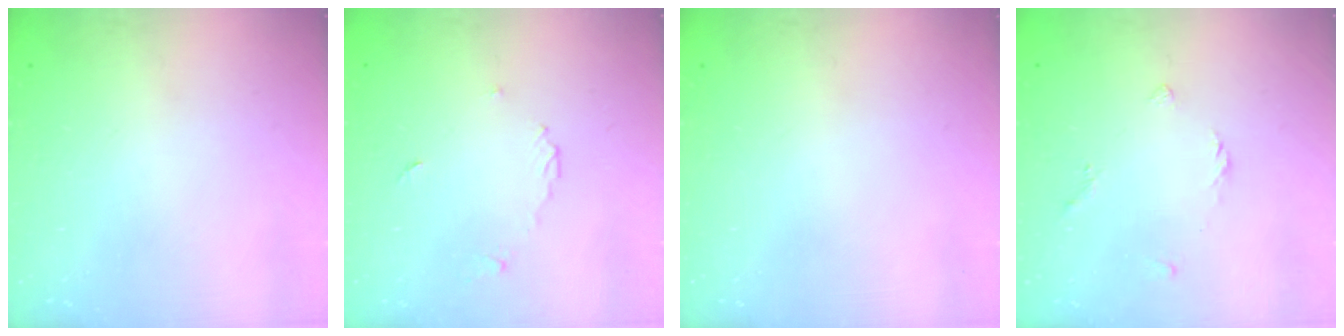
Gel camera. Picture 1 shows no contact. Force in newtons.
{"total": 3.8, "press": 3.8, "slide": 0.5}
{"total": 0.0}
{"total": 2.1, "press": 2.0, "slide": 0.6}